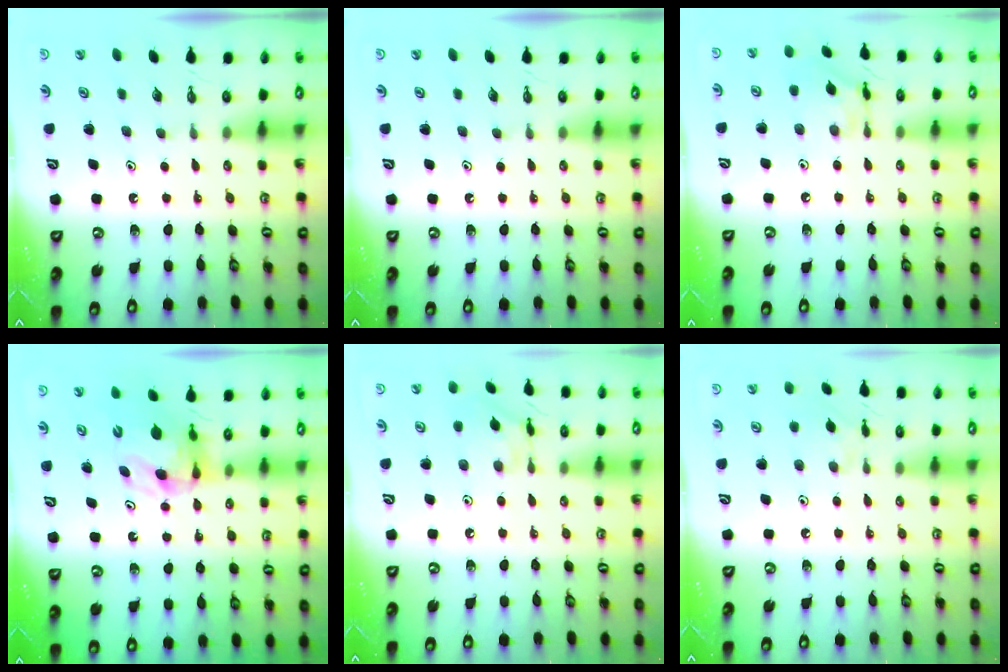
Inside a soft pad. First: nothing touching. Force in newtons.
{"total": 0.0}
{"total": 10.8, "press": 10.7, "slide": 0.7}
{"total": 8.1, "press": 8.0, "slide": 0.9}
{"total": 9.7, "press": 9.7, "slide": 0.6}
{"total": 2.4, "press": 2.4, "slide": 0.5}